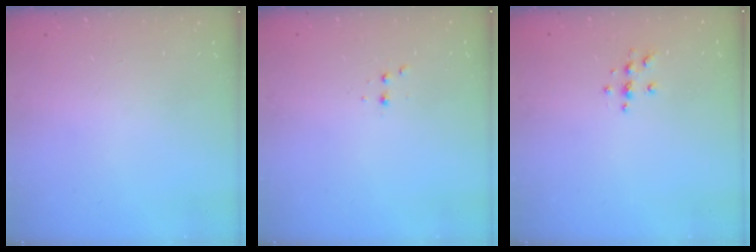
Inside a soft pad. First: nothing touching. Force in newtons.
{"total": 2.5, "press": 2.4, "slide": 0.5}
{"total": 4.7, "press": 4.6, "slide": 0.5}